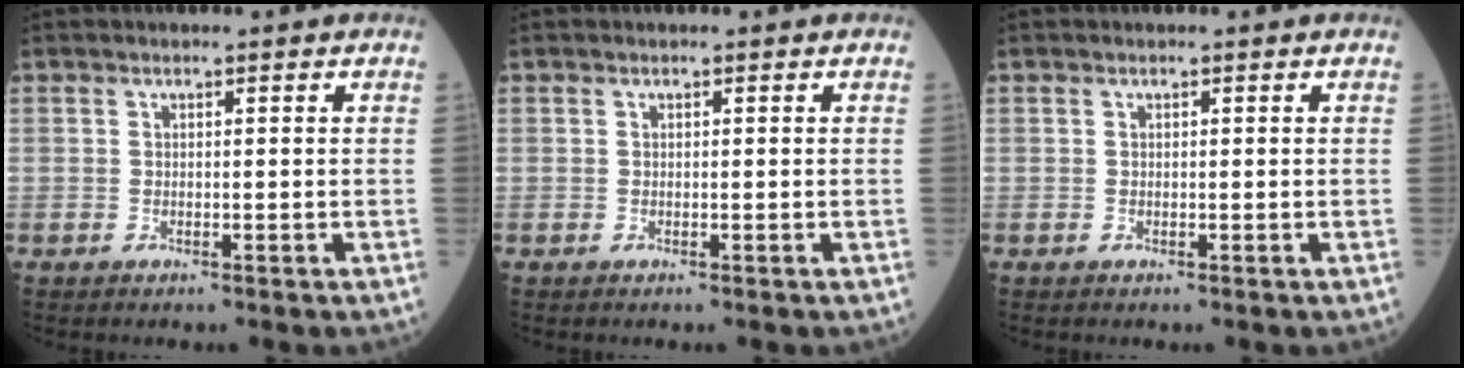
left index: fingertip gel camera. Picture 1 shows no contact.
{"total": 0.0}
{"total": 0.0}